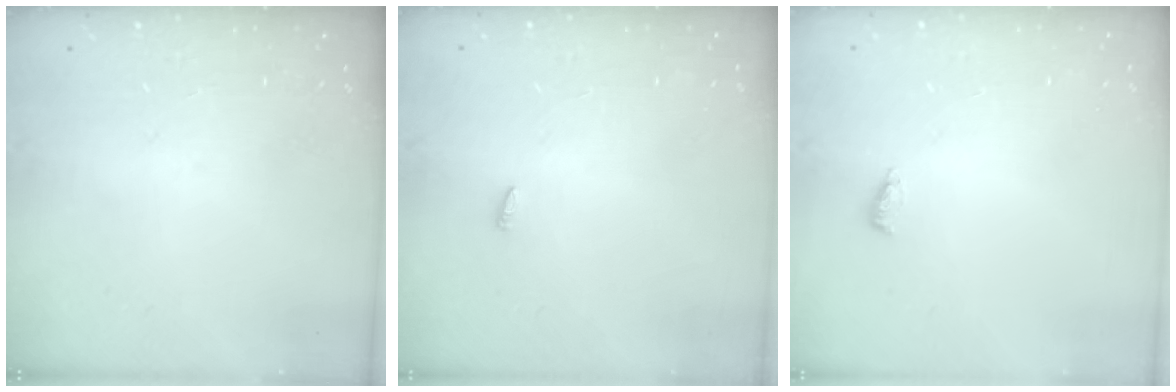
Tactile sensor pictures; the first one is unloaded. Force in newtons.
{"total": 1.8, "press": 1.7, "slide": 0.6}
{"total": 3.8, "press": 3.6, "slide": 1.2}